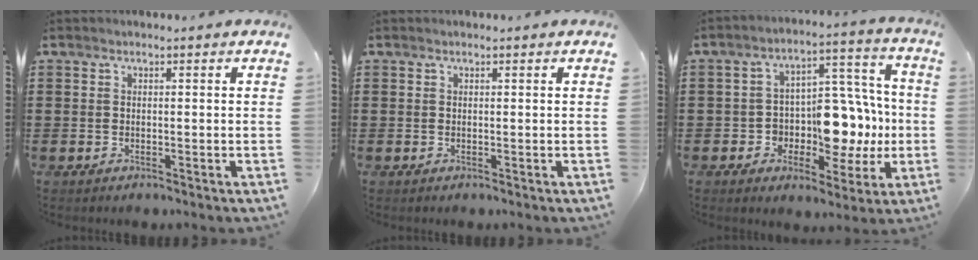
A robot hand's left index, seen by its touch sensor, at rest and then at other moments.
{"total": 0.0}
{"total": 9.8, "force": [-1.0, 7.6, 6.0], "torque": [-0.099, 0.004, -0.009]}